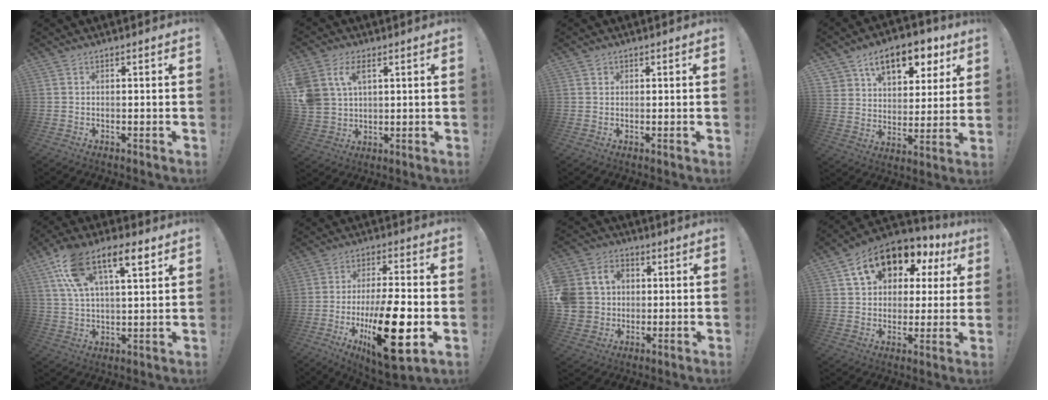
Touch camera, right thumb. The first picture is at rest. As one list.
[{"total": 9.6, "force": [4.3, 6.5, 5.6], "torque": [-0.130, -0.011, 0.086]}, {"total": 1.0, "force": [0.6, 0.8, 0.0], "torque": [0.001, 0.000, 0.011]}, {"total": 13.8, "force": [8.5, 8.4, 6.9], "torque": [-0.099, -0.050, 0.150]}, {"total": 16.0, "force": [8.6, 7.4, 11.4], "torque": [-0.196, -0.019, 0.153]}, {"total": 21.1, "force": [-6.4, 6.8, 18.9], "torque": [-0.306, 0.023, -0.091]}, {"total": 11.8, "force": [0.9, 10.9, 4.5], "torque": [-0.085, 0.012, 0.027]}, {"total": 15.1, "force": [8.4, 9.5, 8.2], "torque": [-0.133, -0.044, 0.151]}]